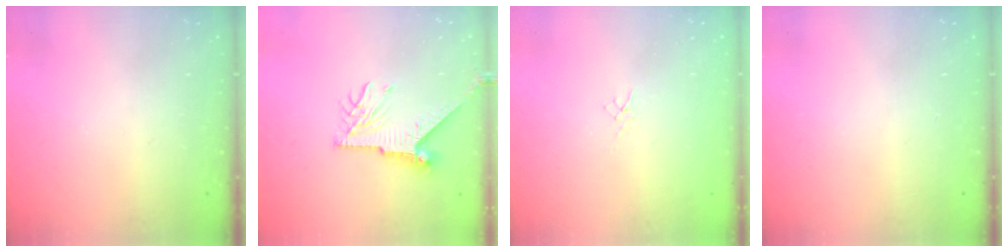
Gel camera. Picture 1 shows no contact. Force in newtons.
{"total": 9.2, "press": 9.2, "slide": 0.2}
{"total": 1.9, "press": 1.9, "slide": 0.3}
{"total": 0.0}